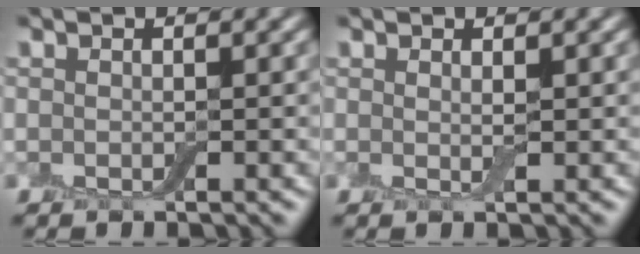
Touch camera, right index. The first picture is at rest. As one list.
[{"total": 0.9, "force": [0.3, 0.1, 0.8], "torque": [-0.016, -0.006, 0.004]}]